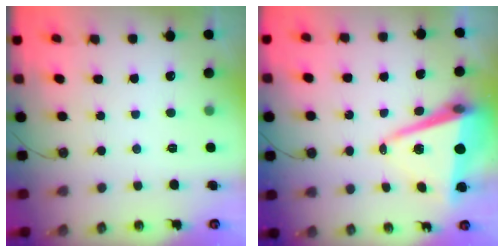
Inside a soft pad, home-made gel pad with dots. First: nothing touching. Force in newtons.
{"total": 11.0, "press": 10.5, "slide": 3.2}